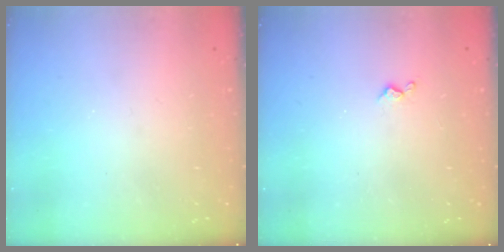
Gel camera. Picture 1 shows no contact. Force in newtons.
{"total": 3.1, "press": 3.1, "slide": 0.7}